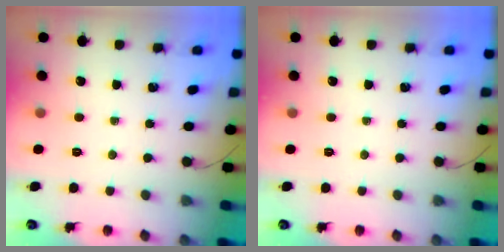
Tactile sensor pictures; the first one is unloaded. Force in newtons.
{"total": 0.0}